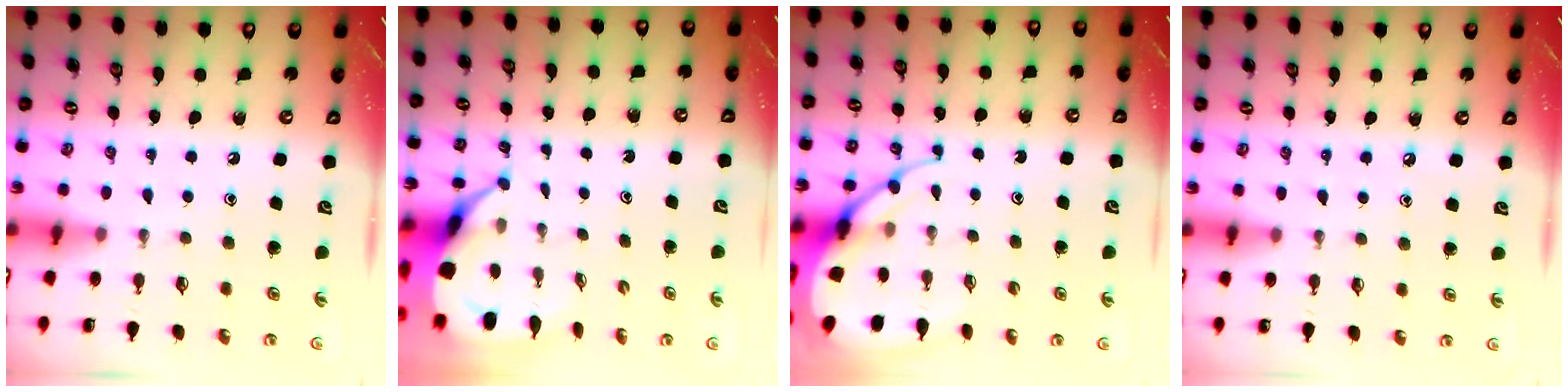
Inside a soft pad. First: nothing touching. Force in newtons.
{"total": 5.2, "press": 5.2, "slide": 0.6}
{"total": 8.9, "press": 8.9, "slide": 0.8}
{"total": 3.7, "press": 3.6, "slide": 0.5}